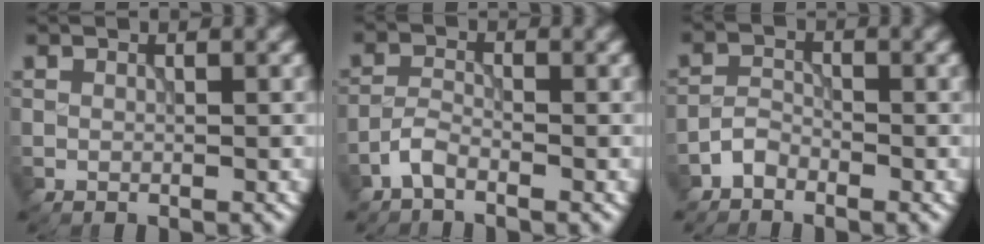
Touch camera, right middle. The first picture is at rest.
{"total": 1.8, "force": [-1.4, 0.6, 1.0], "torque": [-0.021, 0.005, -0.036]}
{"total": 1.7, "force": [-1.5, 0.8, 0.5], "torque": [-0.006, 0.008, -0.034]}